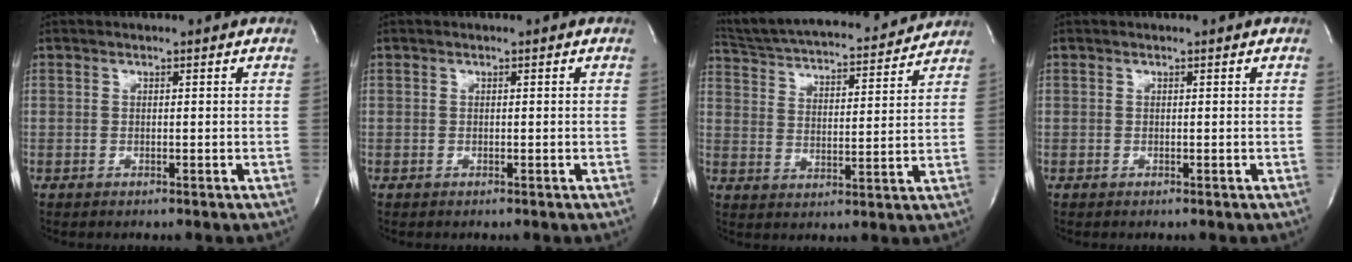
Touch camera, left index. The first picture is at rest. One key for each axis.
{"total": 0.0}
{"total": 18.3, "fx": 16.9, "fy": 2.9, "fz": 6.4, "tx": -0.114, "ty": 0.016, "tz": 0.250}
{"total": 0.0}